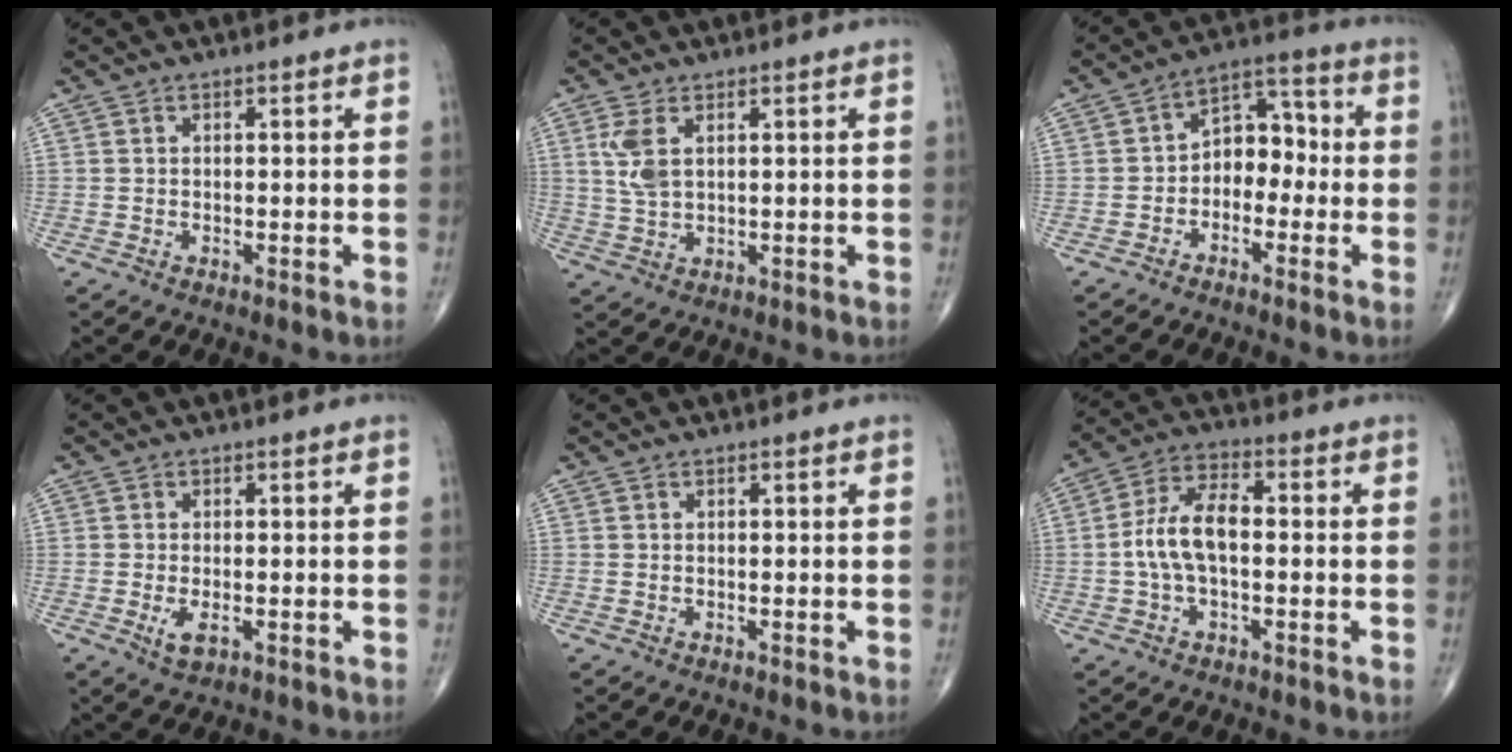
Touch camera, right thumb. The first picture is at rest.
{"total": 4.9, "force": [1.7, 2.3, 3.9], "torque": [-0.091, -0.001, 0.042]}
{"total": 8.1, "force": [-1.6, 5.8, 5.4], "torque": [-0.049, 0.045, -0.043]}
{"total": 2.9, "force": [-0.8, 1.4, 2.4], "torque": [-0.048, -0.006, -0.011]}
{"total": 0.0}
{"total": 9.3, "force": [-0.6, 4.7, 8.0], "torque": [-0.162, 0.029, -0.019]}